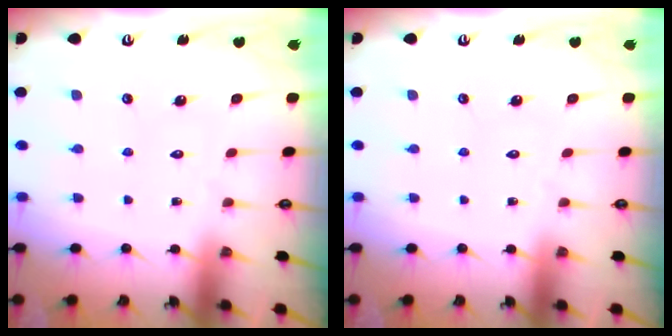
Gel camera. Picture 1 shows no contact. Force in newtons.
{"total": 0.0}